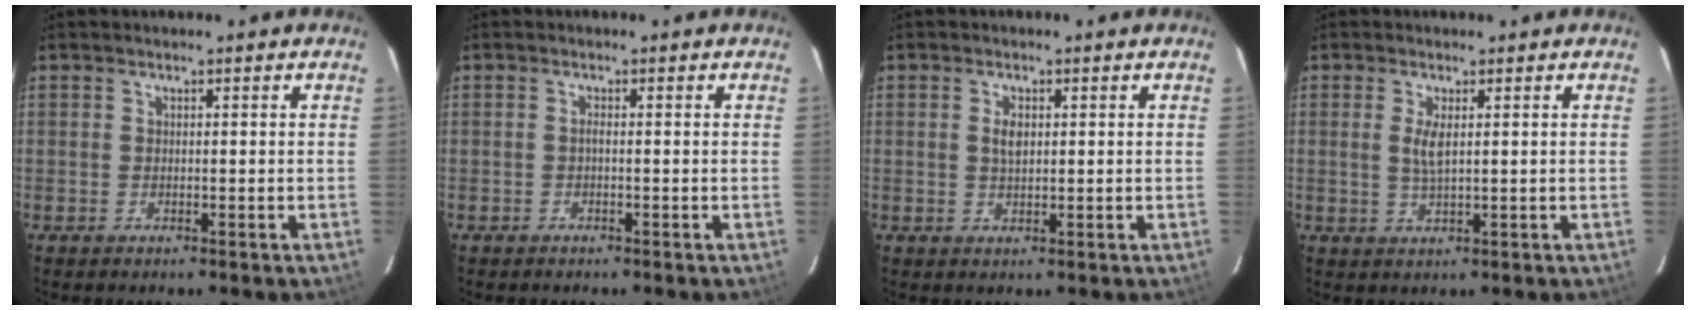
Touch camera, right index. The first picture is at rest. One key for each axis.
{"total": 0.6, "fx": -0.2, "fy": -0.1, "fz": 0.5, "tx": -0.008, "ty": 0.004, "tz": -0.006}
{"total": 2.5, "fx": 0.5, "fy": 1.3, "fz": 2.0, "tx": -0.036, "ty": 0.002, "tz": 0.010}
{"total": 3.1, "fx": 0.7, "fy": 0.7, "fz": 2.9, "tx": -0.058, "ty": -0.004, "tz": 0.013}